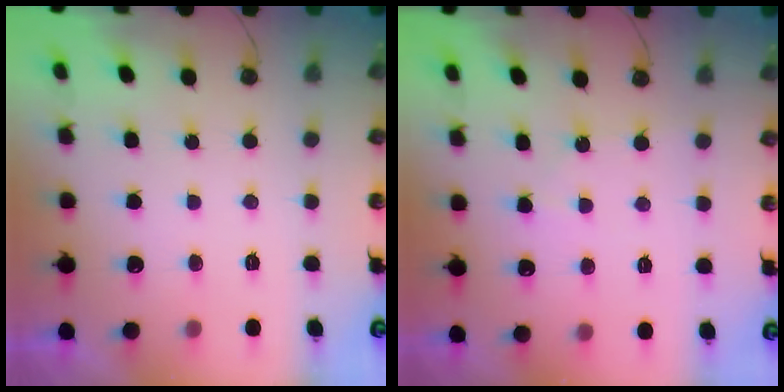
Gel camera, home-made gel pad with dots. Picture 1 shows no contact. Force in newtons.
{"total": 4.7, "press": 4.7, "slide": 0.5}